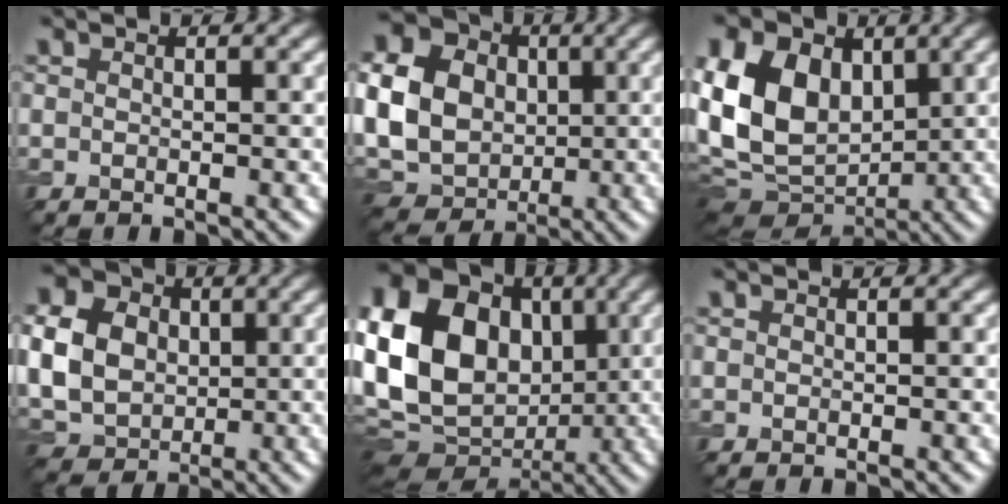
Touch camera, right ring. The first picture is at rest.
{"total": 12.1, "force": [0.6, 9.7, 7.2], "torque": [-0.173, 0.000, 0.015]}
{"total": 12.4, "force": [1.4, 8.9, 8.5], "torque": [-0.197, 0.004, 0.016]}
{"total": 9.2, "force": [0.5, 7.4, 5.4], "torque": [-0.131, 0.005, 0.006]}
{"total": 20.7, "force": [1.1, 16.6, 12.3], "torque": [-0.252, 0.019, -0.010]}
{"total": 0.0}